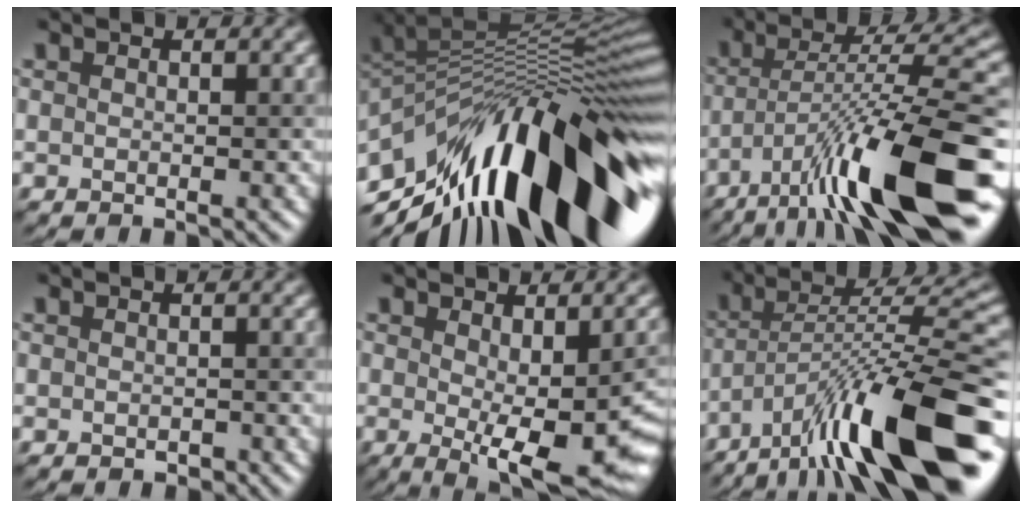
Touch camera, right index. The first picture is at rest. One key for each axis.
{"total": 16.9, "fx": -6.0, "fy": 6.7, "fz": 14.3, "tx": -0.213, "ty": 0.025, "tz": -0.114}
{"total": 14.5, "fx": -7.4, "fy": 3.0, "fz": 12.2, "tx": -0.196, "ty": 0.007, "tz": -0.115}
{"total": 0.6, "fx": -0.4, "fy": 0.4, "fz": 0.3, "tx": -0.004, "ty": -0.004, "tz": -0.004}
{"total": 10.1, "fx": -1.7, "fy": 3.8, "fz": 9.2, "tx": -0.132, "ty": -0.024, "tz": -0.007}
{"total": 15.9, "fx": -9.0, "fy": 3.8, "fz": 12.6, "tx": -0.197, "ty": 0.012, "tz": -0.155}